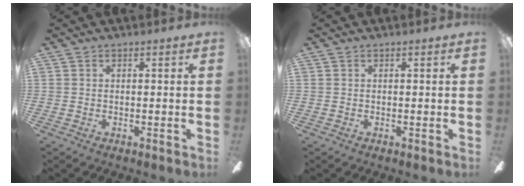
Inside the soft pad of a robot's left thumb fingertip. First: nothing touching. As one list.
[{"total": 0.0}]